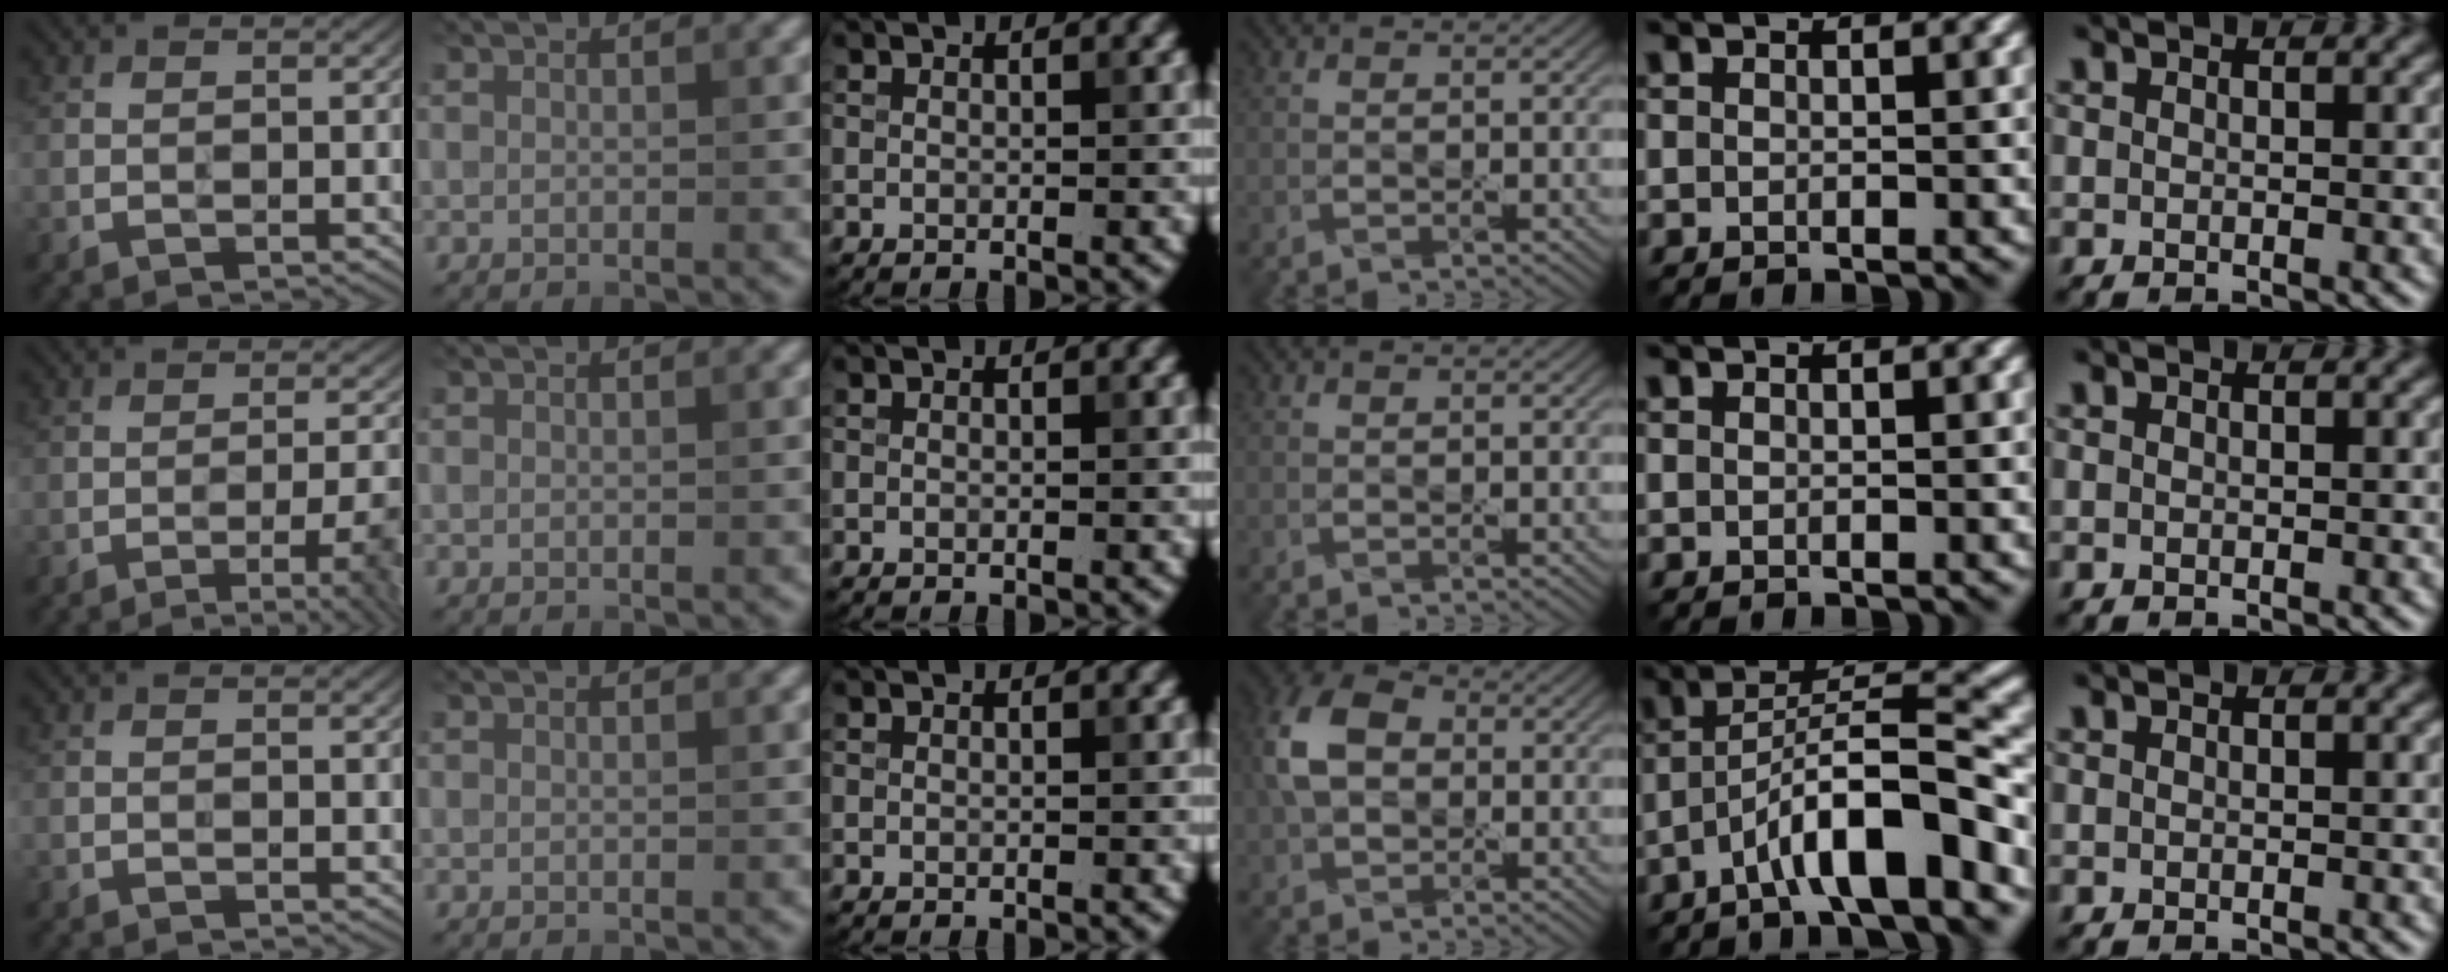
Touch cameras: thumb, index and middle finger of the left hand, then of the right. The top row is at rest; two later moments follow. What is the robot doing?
{"motion": "cut", "object": "origami paper"}